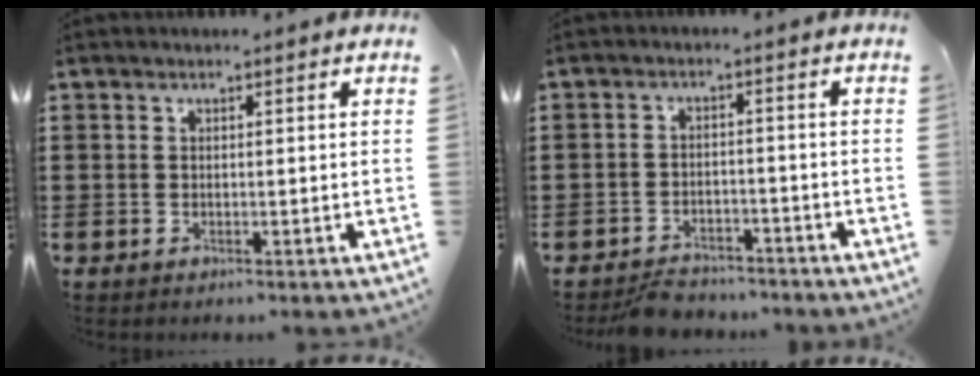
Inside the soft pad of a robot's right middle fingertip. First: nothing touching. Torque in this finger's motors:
{"motor_torque": [0.22, 0.11, 0.03, -0.01]}